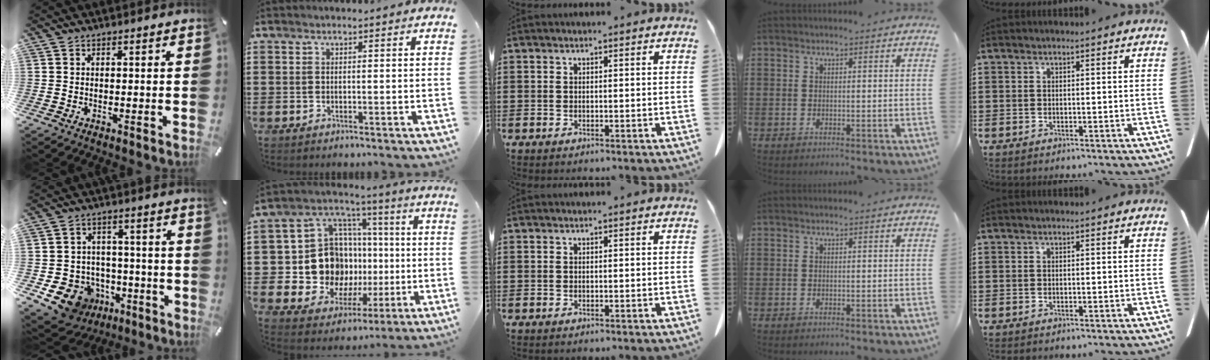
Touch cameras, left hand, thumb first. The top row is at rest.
{"thumb": {"total": 11.3, "force": [-5.0, 9.6, 3.4], "torque": [-0.060, 0.040, -0.076]}, "index": {"total": 14.4, "force": [-0.8, 12.9, 6.4], "torque": [-0.142, -0.003, -0.002]}}